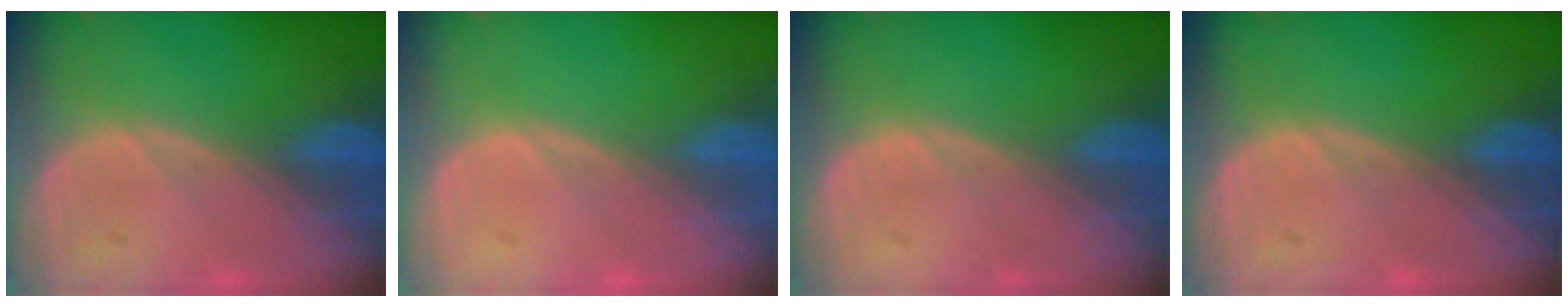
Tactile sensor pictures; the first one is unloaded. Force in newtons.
{"total": 0.0}
{"total": 0.0}
{"total": 0.0}